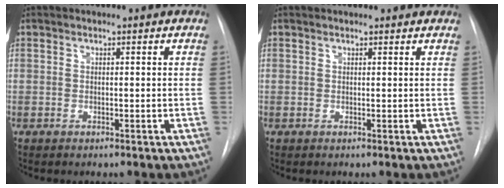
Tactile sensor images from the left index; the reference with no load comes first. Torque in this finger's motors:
{"motor_torque": [0.37, -0.54, -0.07, 0.00]}